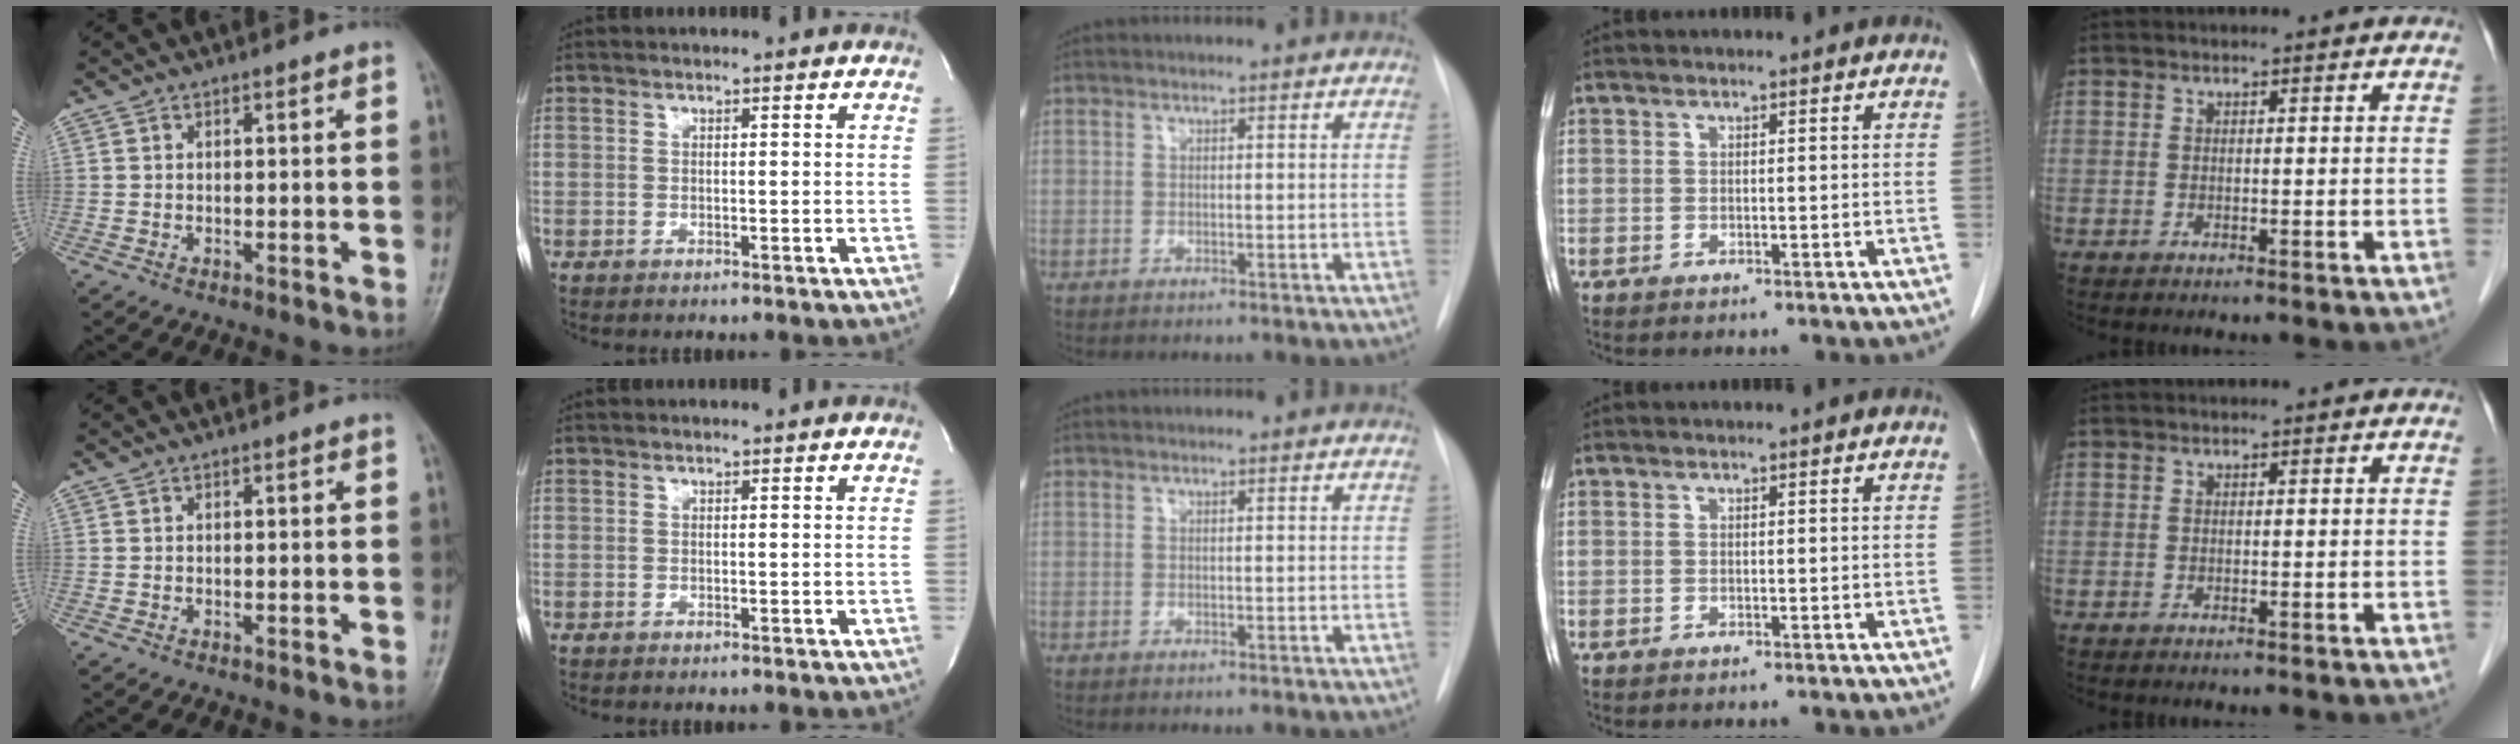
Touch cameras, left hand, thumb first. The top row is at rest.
{}